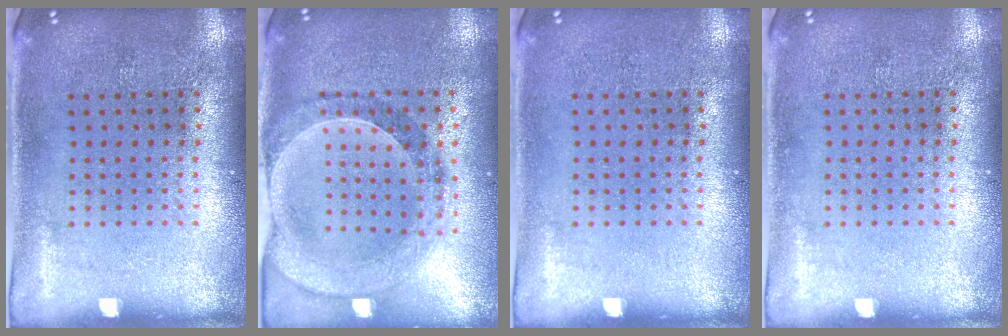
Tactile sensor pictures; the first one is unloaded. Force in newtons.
{"total": 1.0, "press": 0.9, "slide": 0.2}
{"total": 0.0}
{"total": 0.0}